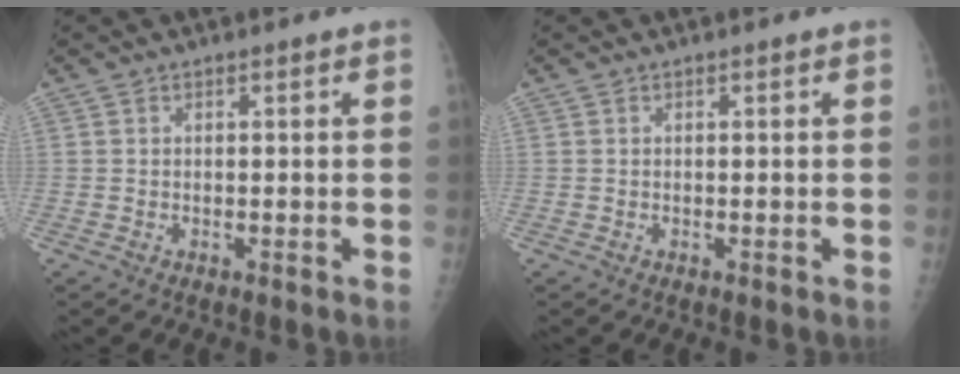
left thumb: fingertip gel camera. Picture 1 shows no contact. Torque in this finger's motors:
{"motor_torque": [0.00, 0.00, 0.00, -0.01, 0.00]}